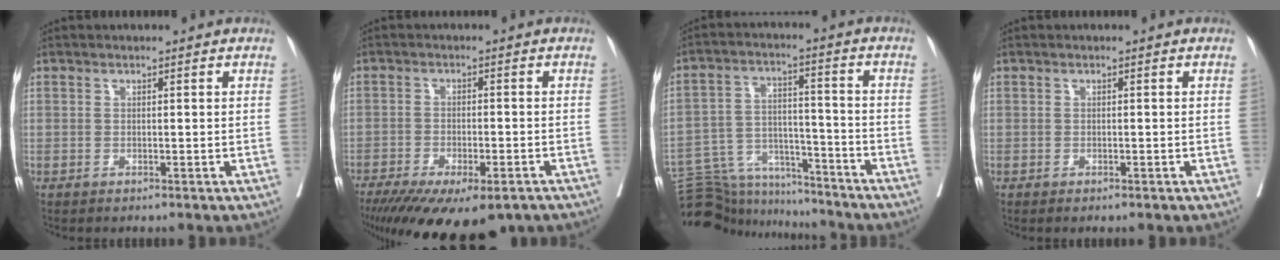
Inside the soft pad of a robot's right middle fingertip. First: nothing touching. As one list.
[{"total": 16.7, "force": [-11.9, 5.3, 10.5], "torque": [-0.179, -0.035, -0.171]}, {"total": 14.7, "force": [-14.1, 3.5, 2.5], "torque": [-0.050, 0.030, -0.223]}, {"total": 0.7, "force": [-0.5, 0.2, 0.4], "torque": [-0.011, -0.003, -0.006]}]